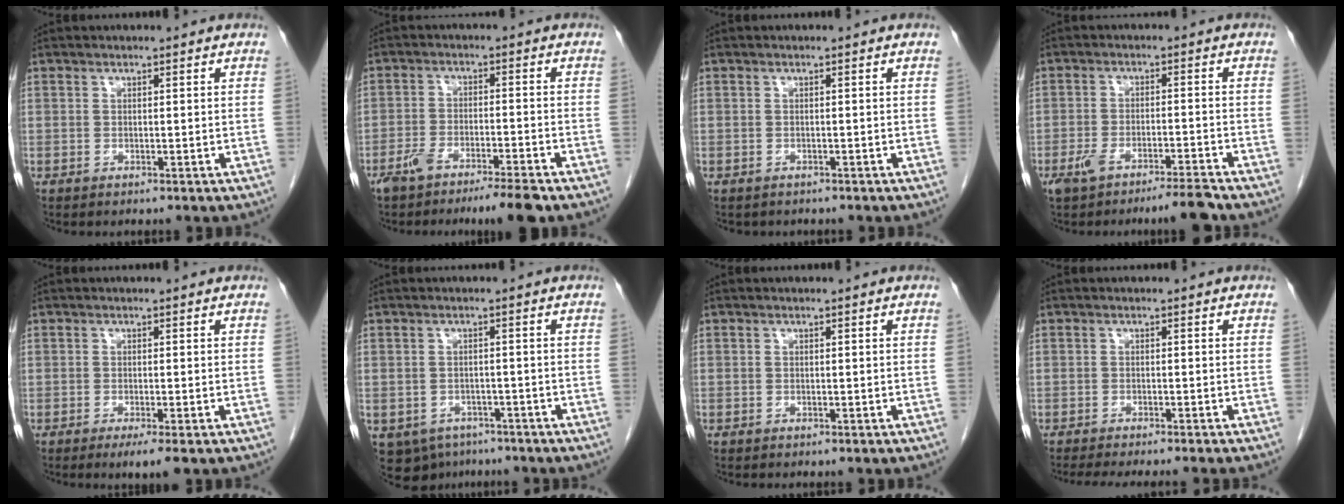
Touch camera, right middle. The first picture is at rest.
{"total": 7.5, "force": [-5.7, 0.3, 4.8], "torque": [-0.078, -0.007, -0.097]}
{"total": 1.4, "force": [-1.2, 0.7, 0.2], "torque": [-0.013, -0.001, -0.014]}
{"total": 6.3, "force": [-5.0, 0.2, 3.9], "torque": [-0.072, -0.005, -0.085]}
{"total": 3.2, "force": [-1.9, 0.1, 2.5], "torque": [-0.033, -0.010, -0.029]}
{"total": 8.4, "force": [-5.2, 6.2, 2.3], "torque": [-0.052, -0.003, -0.066]}
{"total": 0.0}
{"total": 8.1, "force": [-7.1, -0.3, 3.9], "torque": [-0.034, -0.018, -0.105]}